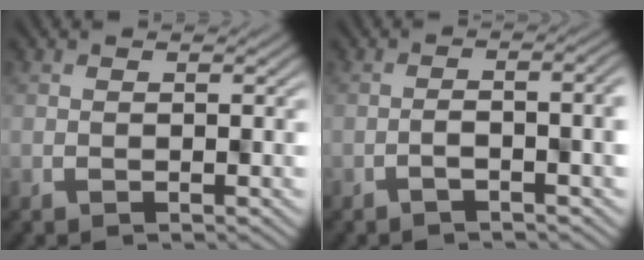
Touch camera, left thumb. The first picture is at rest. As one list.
[{"total": 2.9, "force": [-1.4, 0.5, 2.5], "torque": [-0.021, 0.014, -0.028]}]